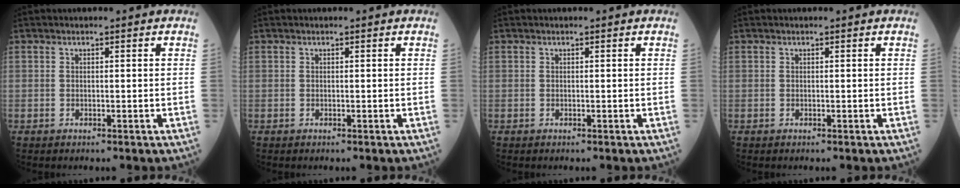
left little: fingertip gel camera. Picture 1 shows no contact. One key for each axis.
{"total": 0.0}
{"total": 0.0}
{"total": 0.0}